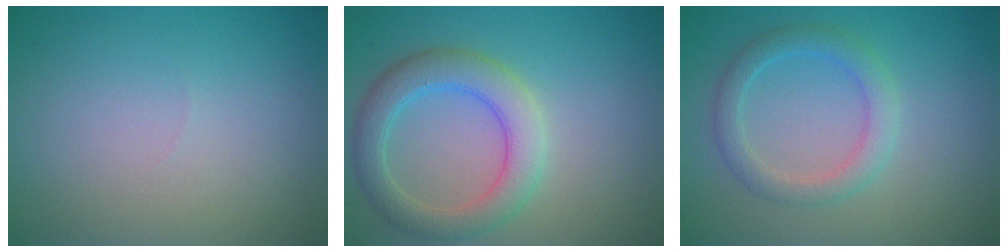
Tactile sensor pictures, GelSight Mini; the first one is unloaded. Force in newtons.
{"total": 4.7, "press": 4.7, "slide": 0.2}
{"total": 2.9, "press": 2.9, "slide": 0.1}